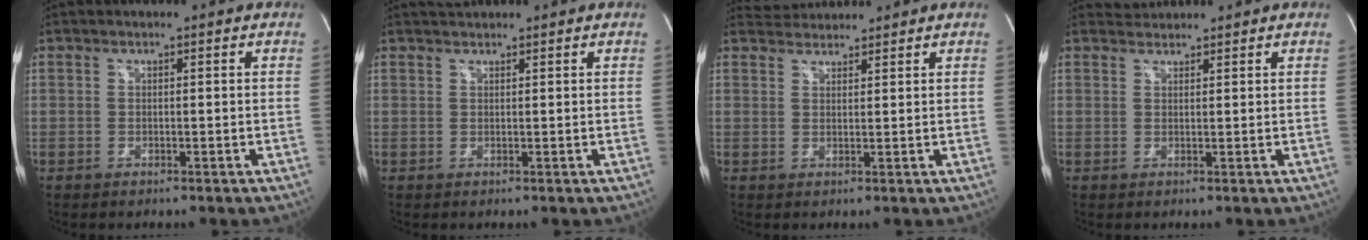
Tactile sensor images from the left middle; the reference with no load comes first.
{"total": 1.6, "force": [1.6, 0.2, 0.2], "torque": [-0.010, 0.018, 0.031]}
{"total": 3.2, "force": [3.1, 0.4, -0.3], "torque": [-0.004, 0.023, 0.059]}
{"total": 1.7, "force": [1.5, 0.1, -0.6], "torque": [0.000, 0.013, 0.030]}